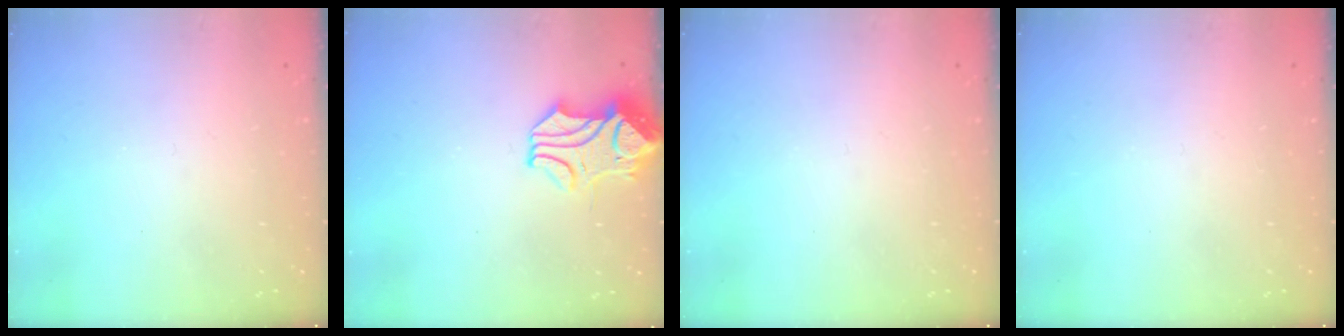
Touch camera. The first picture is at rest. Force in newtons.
{"total": 1.7, "press": 1.4, "slide": 1.0}
{"total": 0.0}
{"total": 0.0}